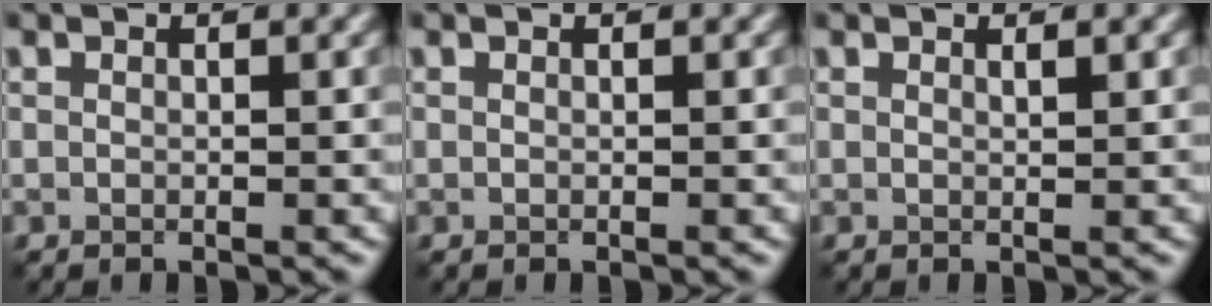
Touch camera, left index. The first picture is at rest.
{"total": 0.0}
{"total": 0.7, "force": [0.4, 0.1, 0.5], "torque": [-0.006, -0.002, 0.007]}